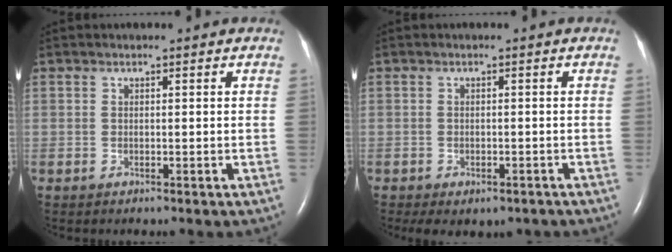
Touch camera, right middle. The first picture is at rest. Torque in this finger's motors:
{"motor_torque": [0.08, -0.07, 0.11, 0.04]}